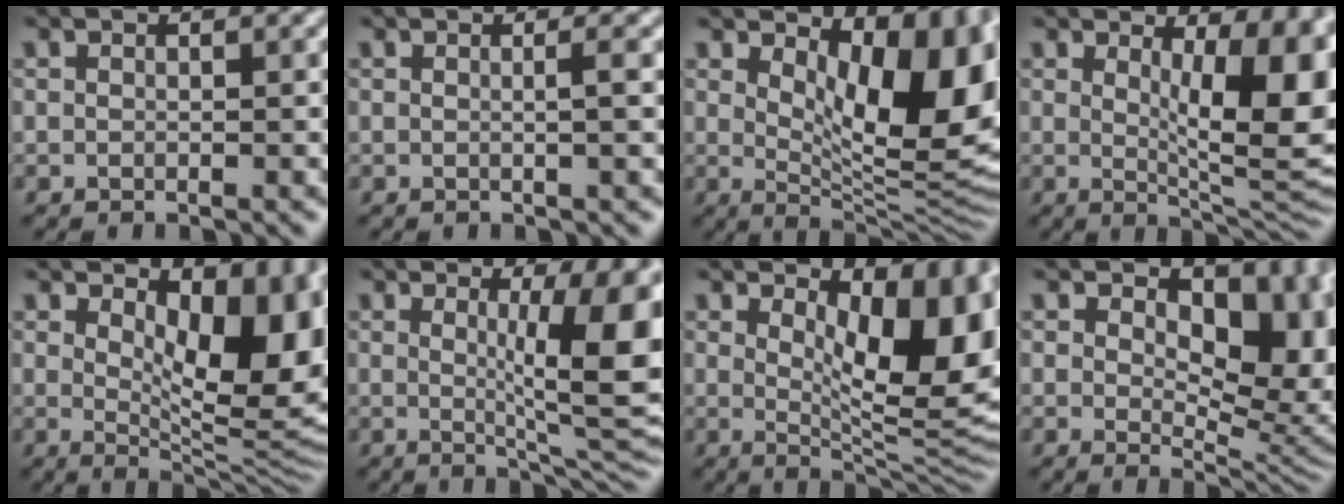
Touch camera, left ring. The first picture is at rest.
{"total": 1.4, "force": [0.0, 0.4, 1.3], "torque": [-0.015, 0.003, -0.005]}
{"total": 12.3, "force": [3.3, 5.1, 10.6], "torque": [-0.134, -0.011, 0.060]}
{"total": 10.9, "force": [2.1, 3.6, 10.1], "torque": [-0.104, -0.014, 0.034]}
{"total": 11.0, "force": [2.7, 4.9, 9.4], "torque": [-0.111, -0.013, 0.049]}
{"total": 9.9, "force": [1.6, 2.3, 9.5], "torque": [-0.123, -0.013, 0.030]}
{"total": 10.9, "force": [2.7, 4.3, 9.7], "torque": [-0.119, -0.013, 0.048]}
{"total": 11.1, "force": [2.7, 6.1, 8.8], "torque": [-0.115, -0.015, 0.047]}